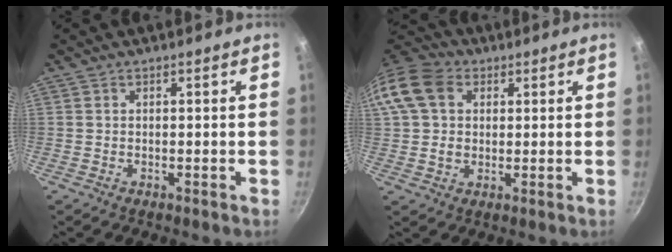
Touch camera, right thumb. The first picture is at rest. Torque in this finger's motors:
{"motor_torque": [-0.69, 0.82, 0.53, -0.52, 0.10]}